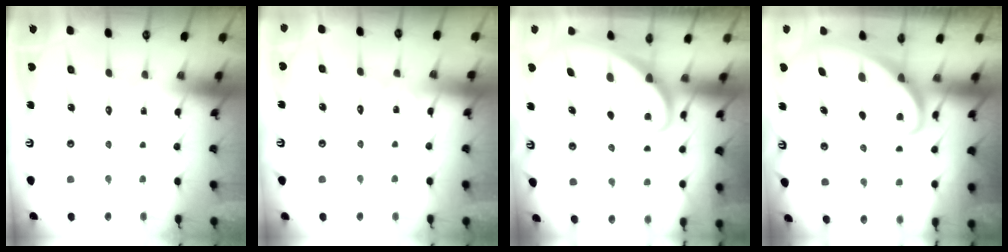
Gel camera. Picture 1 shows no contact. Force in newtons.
{"total": 3.5, "press": 3.5, "slide": 0.3}
{"total": 1.6, "press": 1.6, "slide": 0.0}
{"total": 3.2, "press": 3.1, "slide": 0.4}